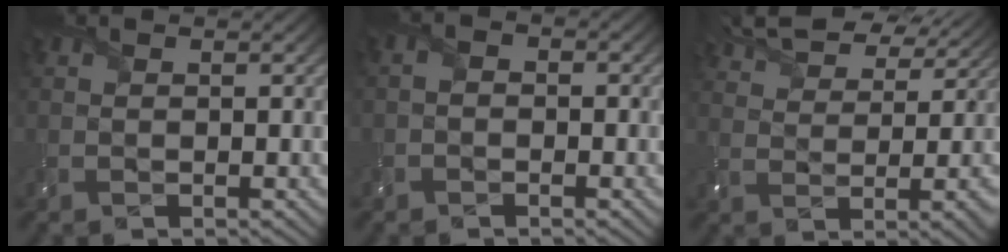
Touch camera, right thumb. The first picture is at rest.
{"total": 1.3, "force": [-0.7, 0.9, 0.7], "torque": [-0.016, 0.002, -0.018]}
{"total": 10.9, "force": [8.2, 3.7, 6.2], "torque": [-0.139, 0.021, 0.136]}